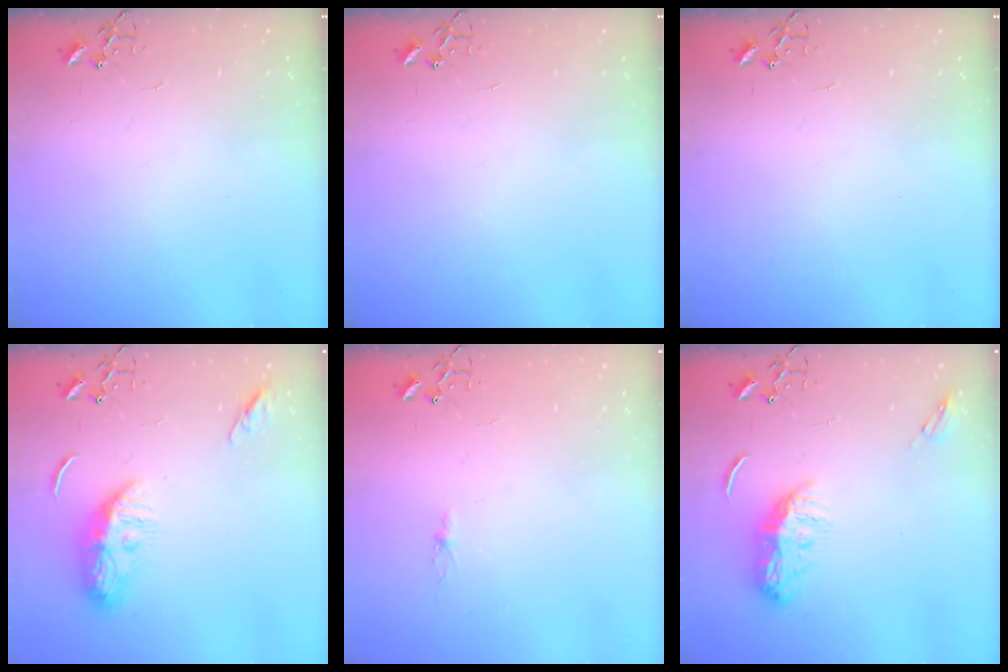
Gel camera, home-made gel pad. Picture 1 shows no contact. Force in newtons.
{"total": 0.0}
{"total": 0.0}
{"total": 10.4, "press": 10.4, "slide": 1.2}
{"total": 2.2, "press": 2.2, "slide": 0.3}
{"total": 10.5, "press": 10.5, "slide": 0.4}